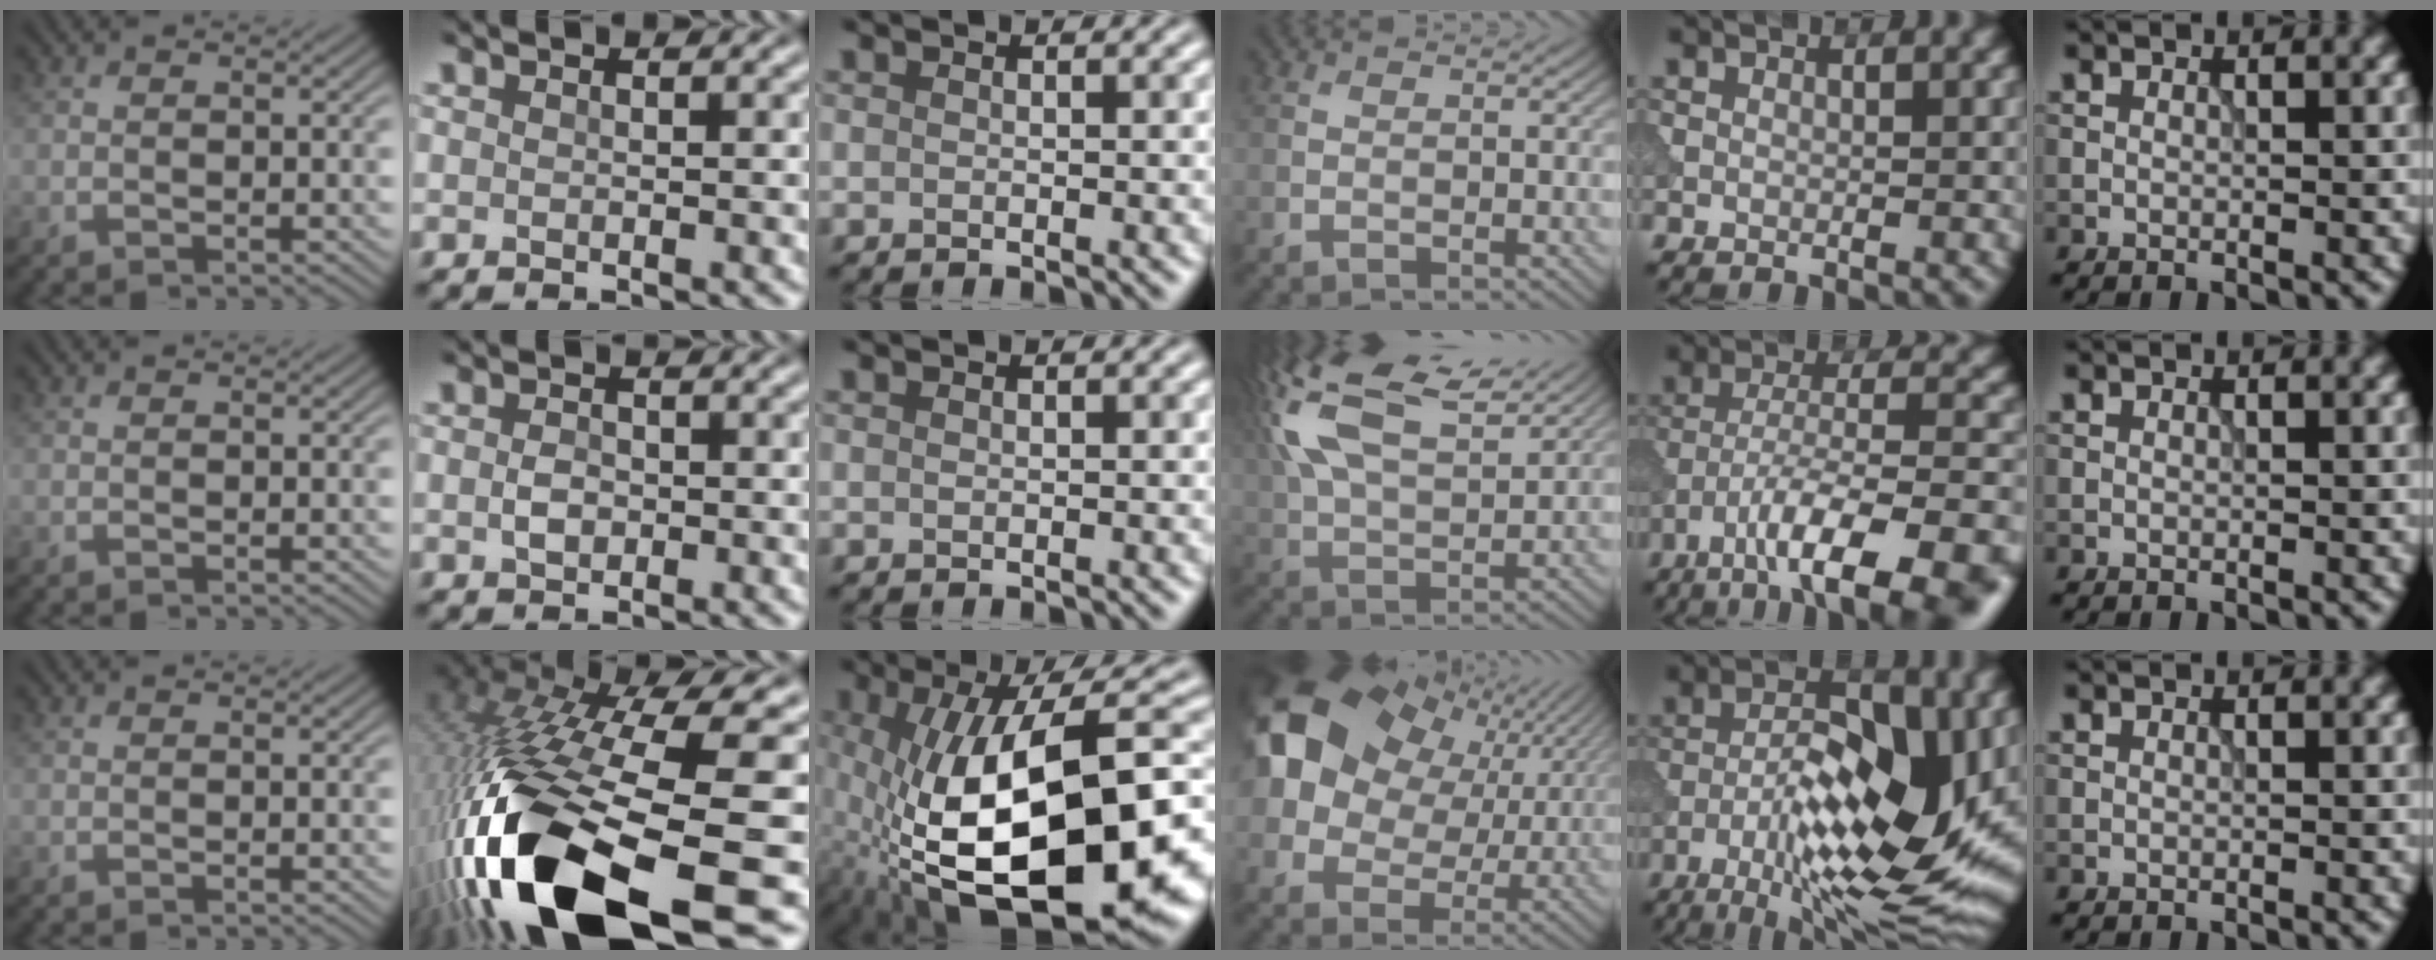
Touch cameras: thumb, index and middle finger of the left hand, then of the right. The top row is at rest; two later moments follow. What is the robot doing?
{"motion": "insert", "object": "power adapter"}